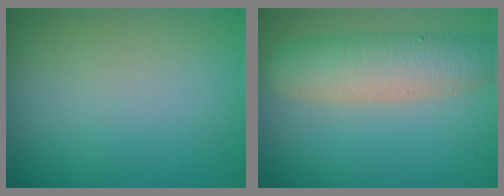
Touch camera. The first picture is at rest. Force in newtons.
{"total": 5.6, "press": 5.6, "slide": 0.3}